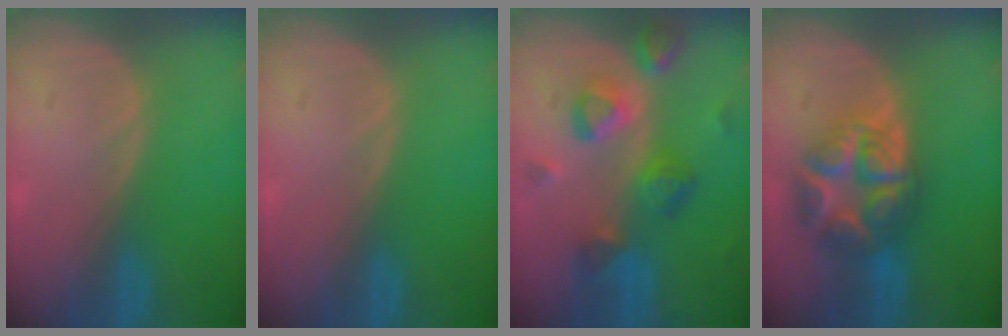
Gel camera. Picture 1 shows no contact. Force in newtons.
{"total": 0.0}
{"total": 8.7, "press": 8.0, "slide": 3.5}
{"total": 8.9, "press": 8.9, "slide": 0.5}